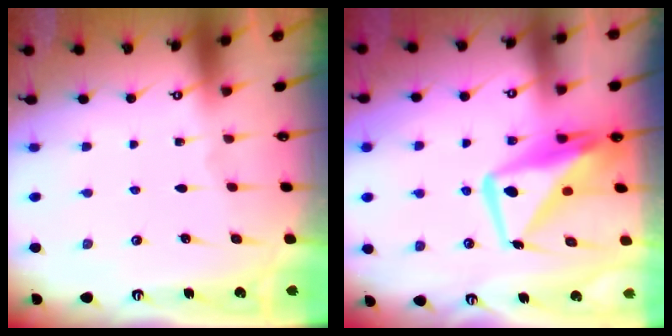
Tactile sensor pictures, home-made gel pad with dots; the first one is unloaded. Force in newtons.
{"total": 13.0, "press": 12.9, "slide": 1.1}